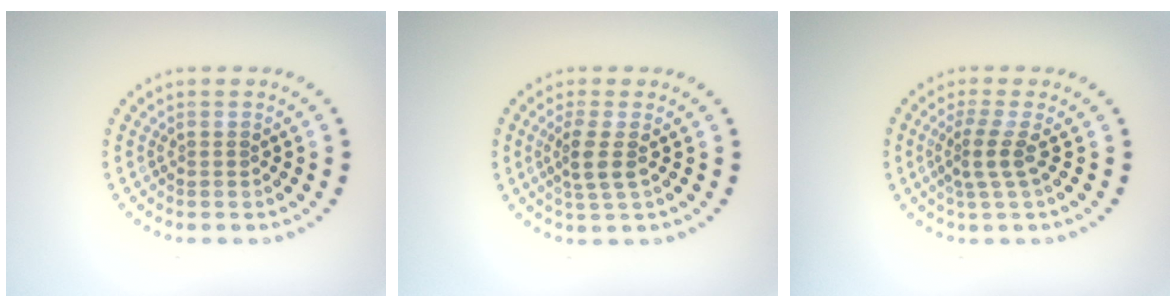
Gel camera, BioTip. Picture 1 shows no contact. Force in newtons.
{"total": 2.4, "press": 1.9, "slide": 1.5}
{"total": 2.5, "press": 1.8, "slide": 1.7}